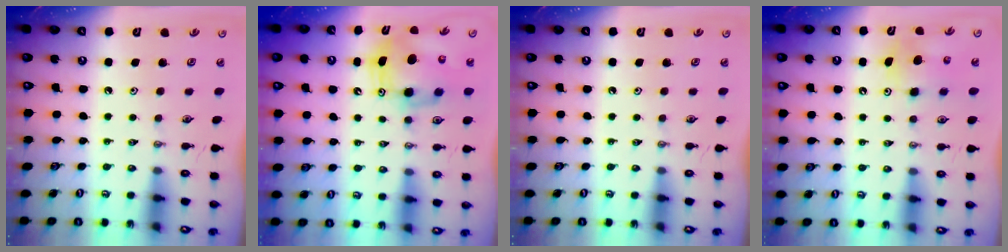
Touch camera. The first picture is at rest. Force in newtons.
{"total": 8.8, "press": 8.6, "slide": 1.9}
{"total": 0.0}
{"total": 8.1, "press": 8.0, "slide": 0.7}